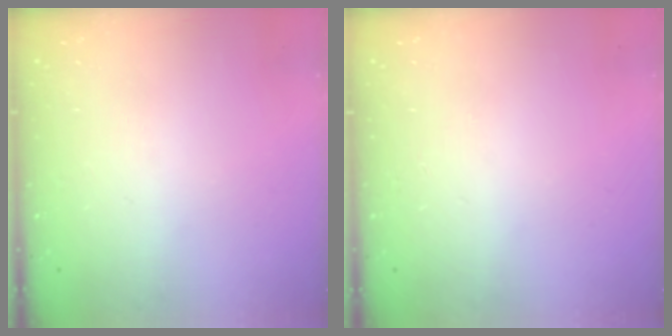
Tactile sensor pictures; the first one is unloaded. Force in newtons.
{"total": 0.0}